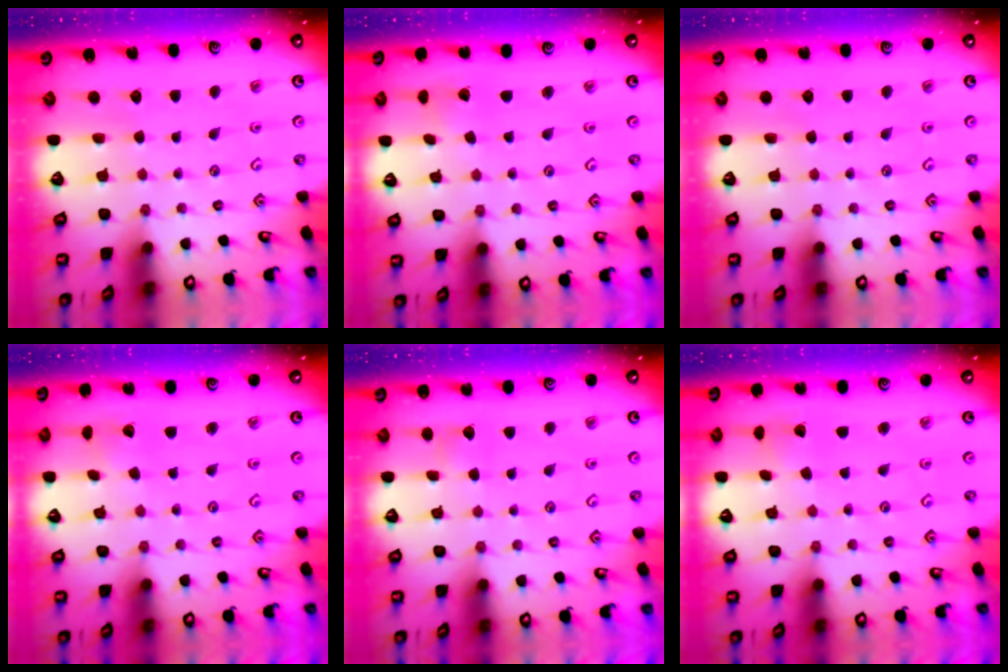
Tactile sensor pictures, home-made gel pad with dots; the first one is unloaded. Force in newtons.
{"total": 1.8, "press": 1.8, "slide": 0.2}
{"total": 0.0}
{"total": 2.6, "press": 2.6, "slide": 0.3}
{"total": 2.9, "press": 2.9, "slide": 0.4}
{"total": 1.9, "press": 1.9, "slide": 0.1}